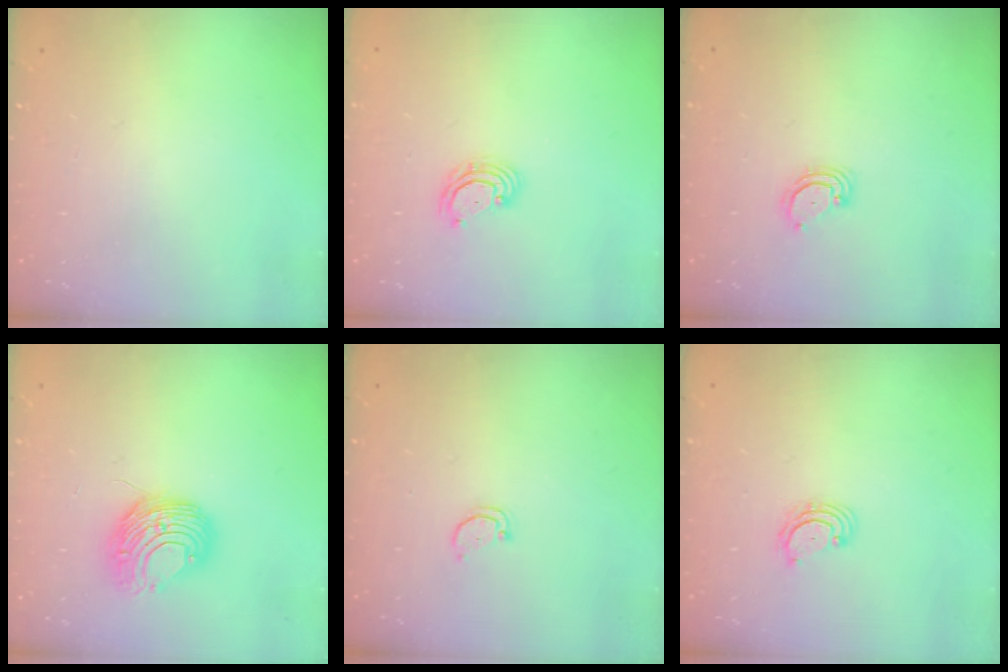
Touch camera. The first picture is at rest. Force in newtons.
{"total": 4.2, "press": 4.2, "slide": 0.3}
{"total": 3.1, "press": 3.1, "slide": 0.3}
{"total": 10.0, "press": 9.9, "slide": 1.2}
{"total": 1.8, "press": 1.8, "slide": 0.1}
{"total": 3.1, "press": 3.1, "slide": 0.3}